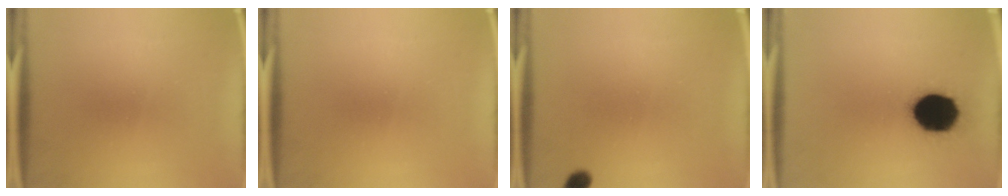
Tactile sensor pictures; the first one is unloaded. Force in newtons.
{"total": 0.0}
{"total": 2.1}
{"total": 16.9}